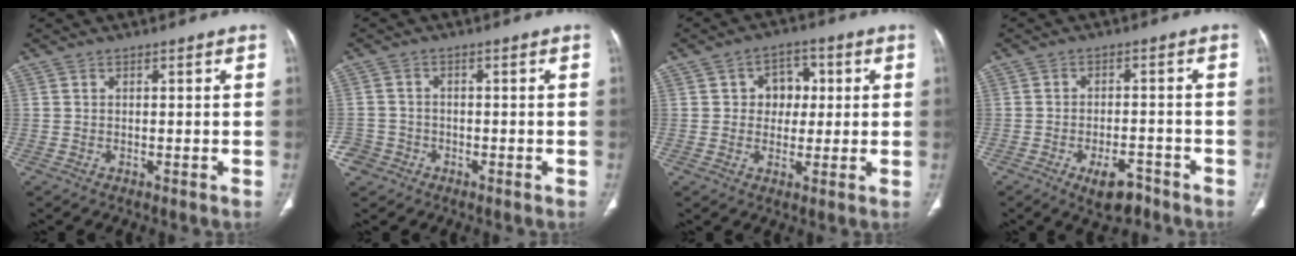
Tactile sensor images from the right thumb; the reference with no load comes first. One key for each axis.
{"total": 3.7, "fx": -2.0, "fy": 3.2, "fz": 0.1, "tx": 0.011, "ty": 0.019, "tz": -0.039}
{"total": 11.8, "fx": 1.9, "fy": 8.7, "fz": 7.7, "tx": -0.068, "ty": 0.018, "tz": 0.023}
{"total": 6.2, "fx": -3.9, "fy": 2.9, "fz": 3.9, "tx": -0.052, "ty": 0.019, "tz": -0.055}